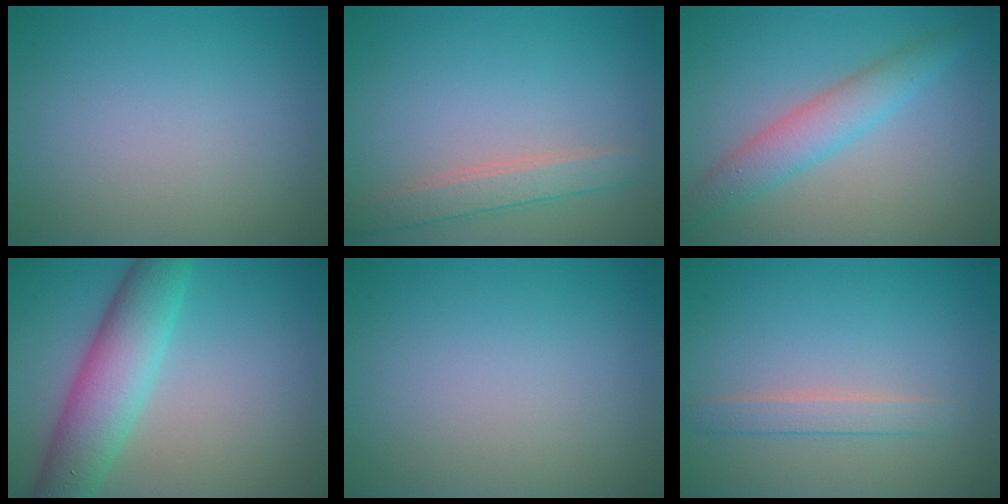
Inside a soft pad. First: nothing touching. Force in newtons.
{"total": 2.6, "press": 2.6, "slide": 0.1}
{"total": 3.6, "press": 3.6, "slide": 0.0}
{"total": 6.5, "press": 6.5, "slide": 0.2}
{"total": 0.0}
{"total": 1.8, "press": 1.8, "slide": 0.2}